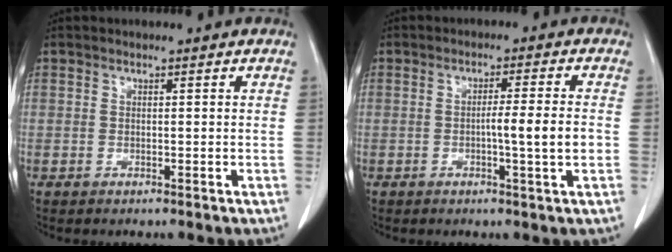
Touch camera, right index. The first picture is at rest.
{"total": 5.3, "force": [-0.9, -0.5, 5.2], "torque": [-0.078, -0.003, -0.015]}